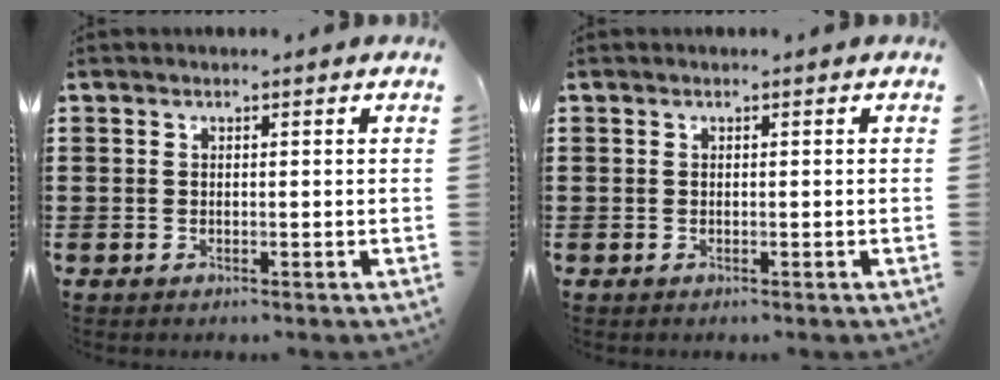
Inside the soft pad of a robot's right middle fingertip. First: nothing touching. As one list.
[{"total": 0.0}]